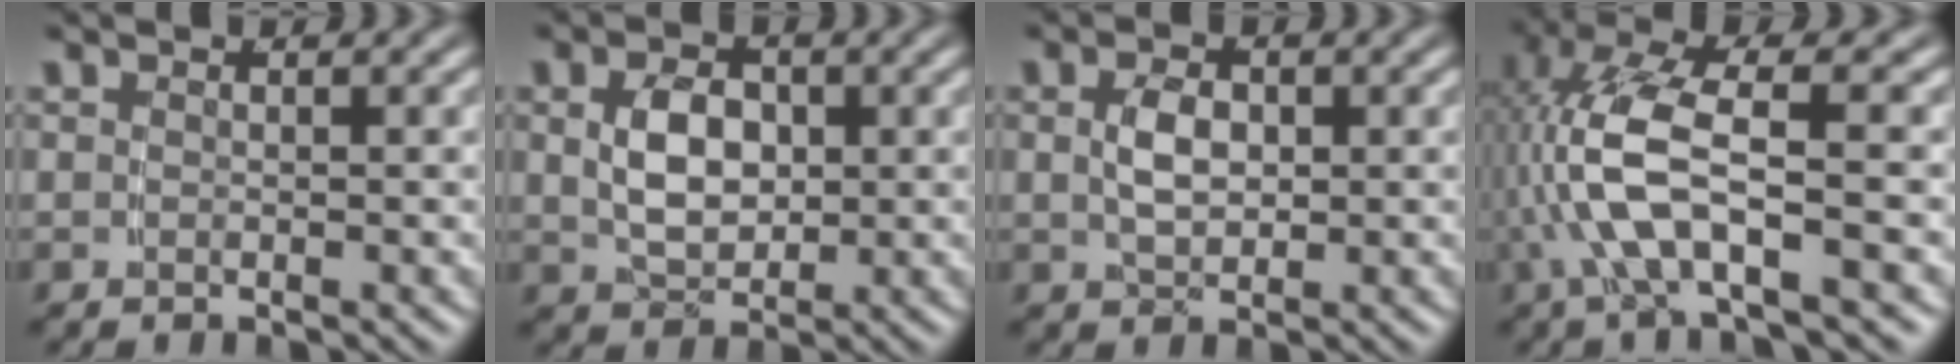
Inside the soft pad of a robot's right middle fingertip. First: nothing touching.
{"total": 3.8, "force": [0.4, 2.3, 3.0], "torque": [-0.053, -0.011, 0.020]}
{"total": 2.5, "force": [0.2, 1.2, 2.2], "torque": [-0.040, -0.010, 0.014]}
{"total": 6.2, "force": [-0.2, 2.0, 5.8], "torque": [-0.139, -0.007, 0.001]}